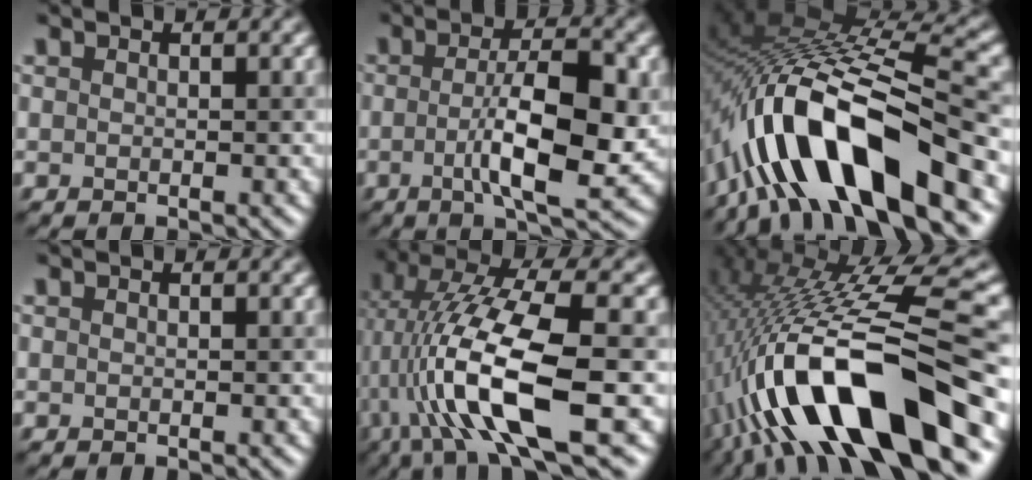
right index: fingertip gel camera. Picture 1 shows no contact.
{"total": 8.1, "force": [-0.9, 2.2, 7.7], "torque": [-0.127, -0.003, -0.016]}
{"total": 13.4, "force": [-6.7, 4.5, 10.6], "torque": [-0.184, 0.015, -0.120]}
{"total": 0.0}
{"total": 11.9, "force": [-1.5, 3.3, 11.3], "torque": [-0.217, 0.007, -0.027]}
{"total": 15.8, "force": [-4.5, 4.4, 14.5], "torque": [-0.248, 0.024, -0.069]}